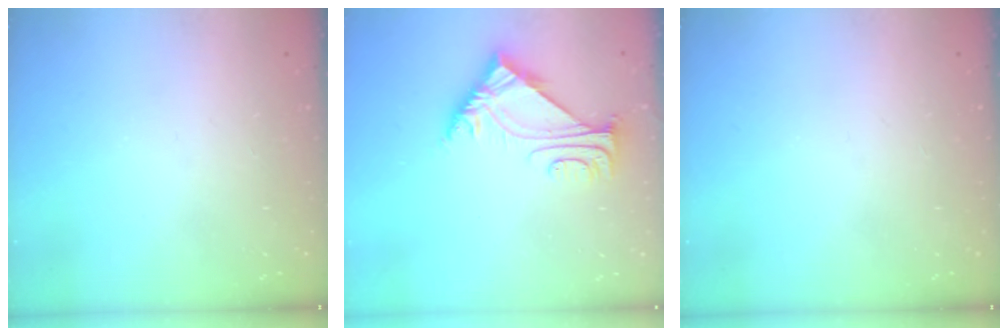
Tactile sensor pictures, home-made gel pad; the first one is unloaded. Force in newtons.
{"total": 6.2, "press": 6.2, "slide": 0.2}
{"total": 0.0}